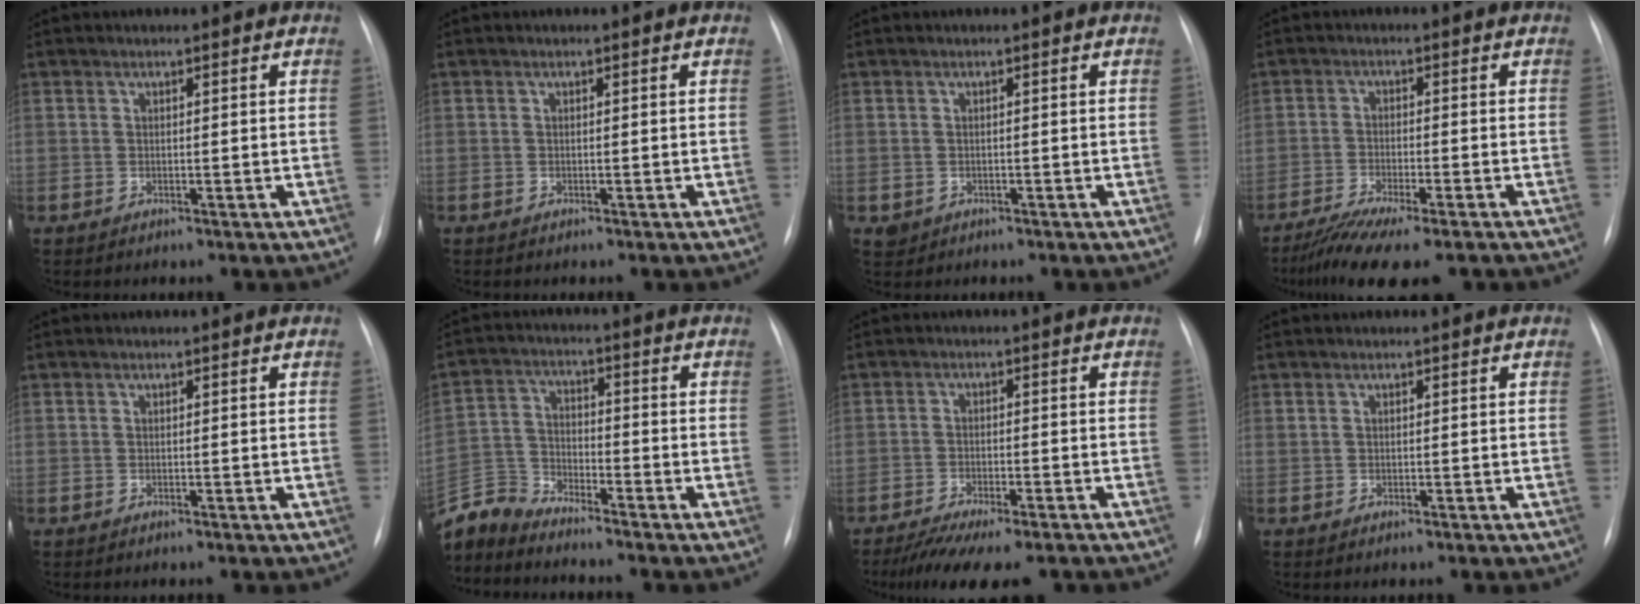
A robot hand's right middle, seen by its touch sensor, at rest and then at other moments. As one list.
[{"total": 0.0}, {"total": 1.4, "force": [-0.5, 1.3, 0.3], "torque": [-0.004, 0.003, -0.001]}, {"total": 10.7, "force": [-8.5, 1.2, 6.3], "torque": [-0.103, -0.021, -0.134]}, {"total": 0.0}, {"total": 7.6, "force": [-7.6, 0.7, 0.5], "torque": [-0.018, 0.003, -0.153]}, {"total": 11.1, "force": [-9.0, 2.4, 5.9], "torque": [-0.086, -0.013, -0.134]}, {"total": 0.0}]